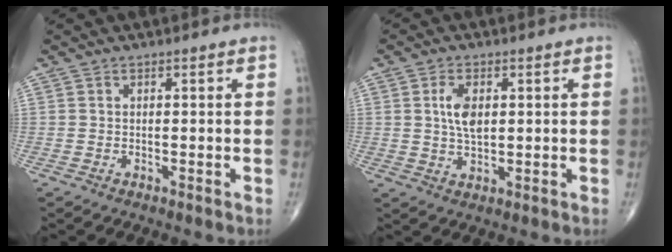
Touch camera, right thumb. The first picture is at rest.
{"total": 5.5, "force": [1.2, 2.9, 4.5], "torque": [-0.083, -0.005, 0.022]}